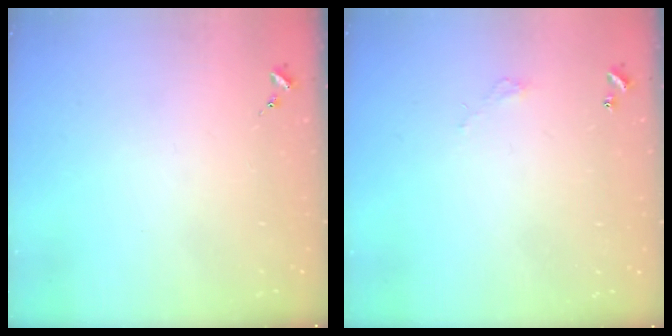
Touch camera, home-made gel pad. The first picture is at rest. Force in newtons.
{"total": 2.7, "press": 2.7, "slide": 0.2}